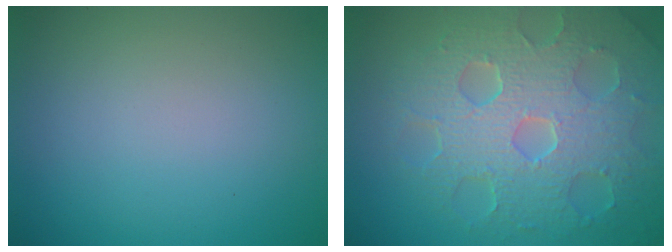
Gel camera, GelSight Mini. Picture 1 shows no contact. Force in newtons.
{"total": 8.7, "press": 6.1, "slide": 6.1}